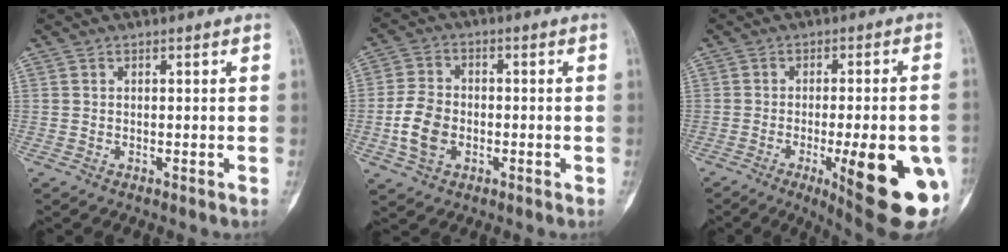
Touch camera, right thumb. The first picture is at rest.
{"total": 7.7, "force": [-1.8, 5.6, 5.0], "torque": [-0.095, 0.010, -0.037]}
{"total": 20.1, "force": [-6.6, 5.0, 18.3], "torque": [-0.184, -0.004, -0.072]}